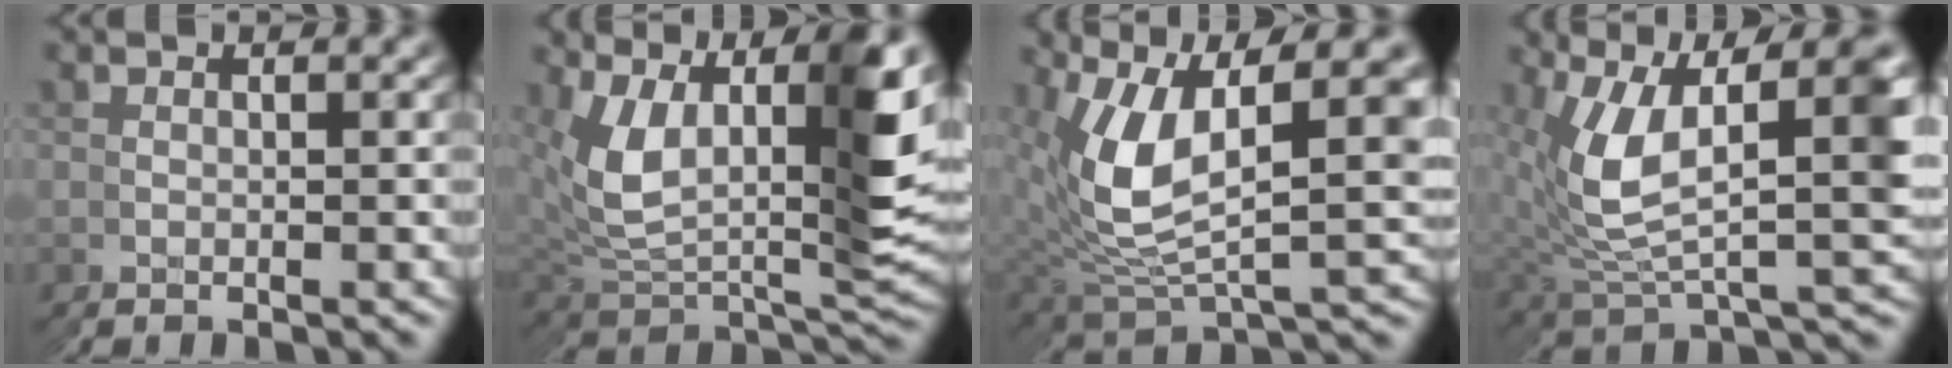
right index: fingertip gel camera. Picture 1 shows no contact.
{"total": 11.9, "force": [1.8, 7.4, 9.2], "torque": [-0.167, -0.019, 0.043]}
{"total": 9.3, "force": [1.8, 6.0, 6.9], "torque": [-0.149, -0.018, 0.043]}
{"total": 10.2, "force": [1.6, 6.6, 7.7], "torque": [-0.141, -0.008, 0.034]}